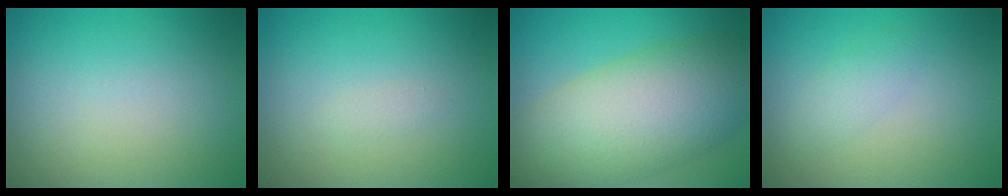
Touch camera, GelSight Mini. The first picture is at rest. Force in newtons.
{"total": 0.6, "press": 0.6, "slide": 0.0}
{"total": 11.1, "press": 11.1, "slide": 0.6}
{"total": 1.6, "press": 1.6, "slide": 0.0}